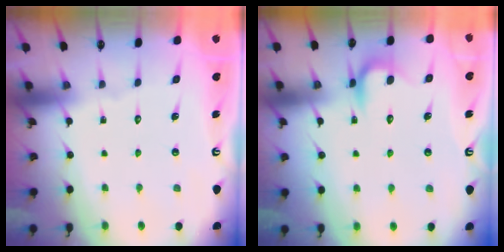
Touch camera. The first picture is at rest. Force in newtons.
{"total": 5.3, "press": 5.3, "slide": 0.8}